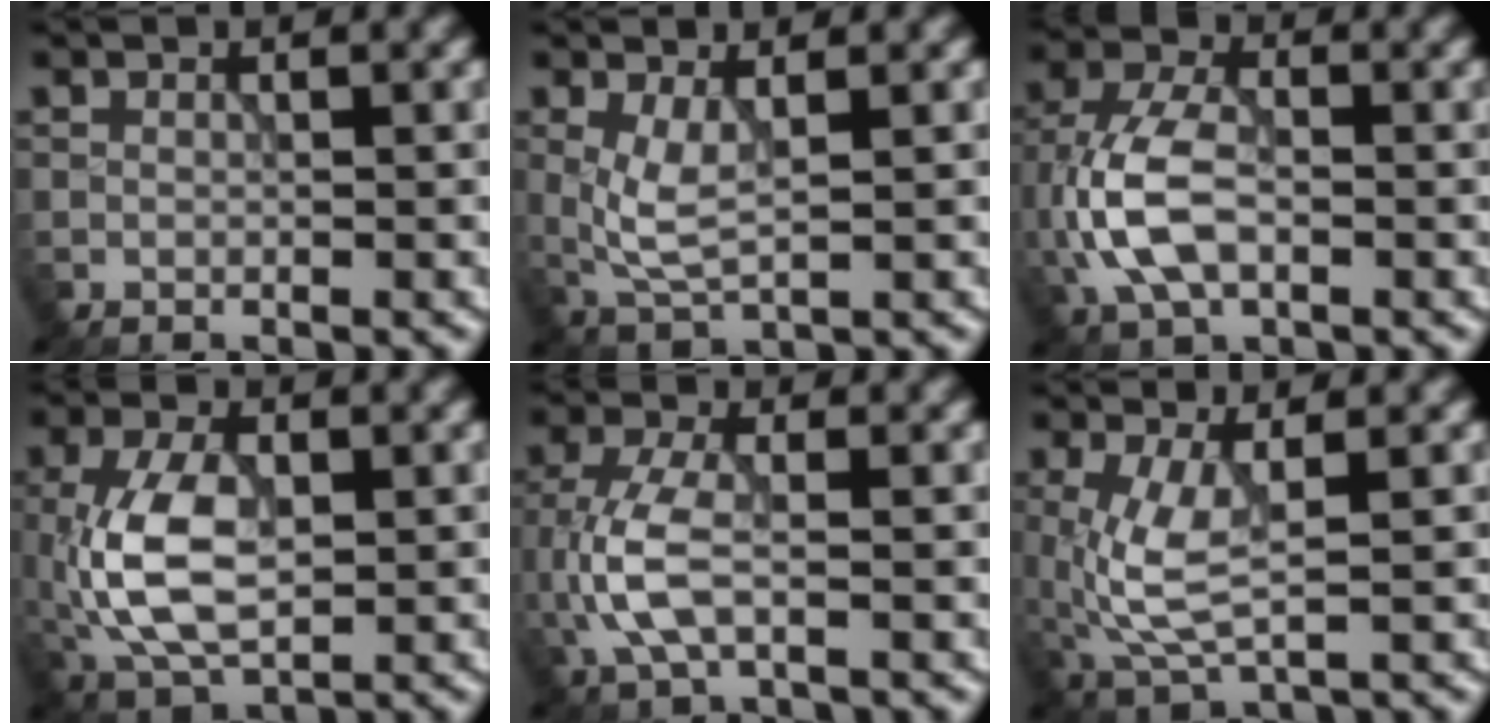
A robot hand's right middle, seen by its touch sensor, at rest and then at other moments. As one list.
[{"total": 3.0, "force": [0.5, 1.0, 2.8], "torque": [-0.069, -0.006, 0.014]}, {"total": 6.7, "force": [-1.4, 3.9, 5.3], "torque": [-0.125, 0.005, -0.034]}, {"total": 7.6, "force": [-0.6, 4.2, 6.4], "torque": [-0.142, 0.002, -0.010]}, {"total": 4.6, "force": [-0.9, 2.0, 4.1], "torque": [-0.103, 0.002, -0.021]}, {"total": 4.9, "force": [0.3, 1.8, 4.6], "torque": [-0.117, -0.007, 0.007]}]